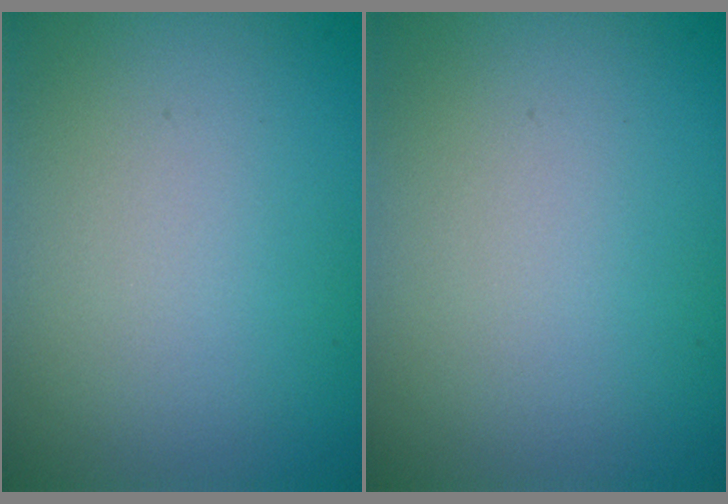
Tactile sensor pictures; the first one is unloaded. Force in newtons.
{"total": 0.0}